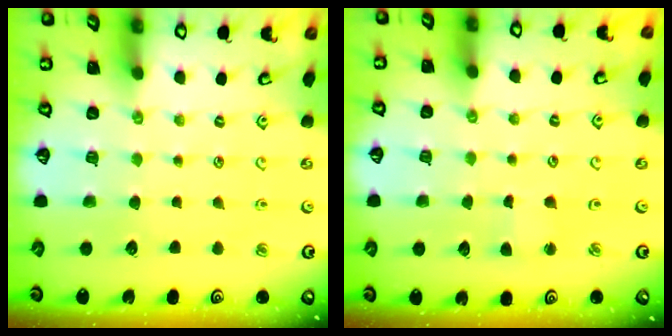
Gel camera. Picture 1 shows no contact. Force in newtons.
{"total": 2.2, "press": 2.2, "slide": 0.2}